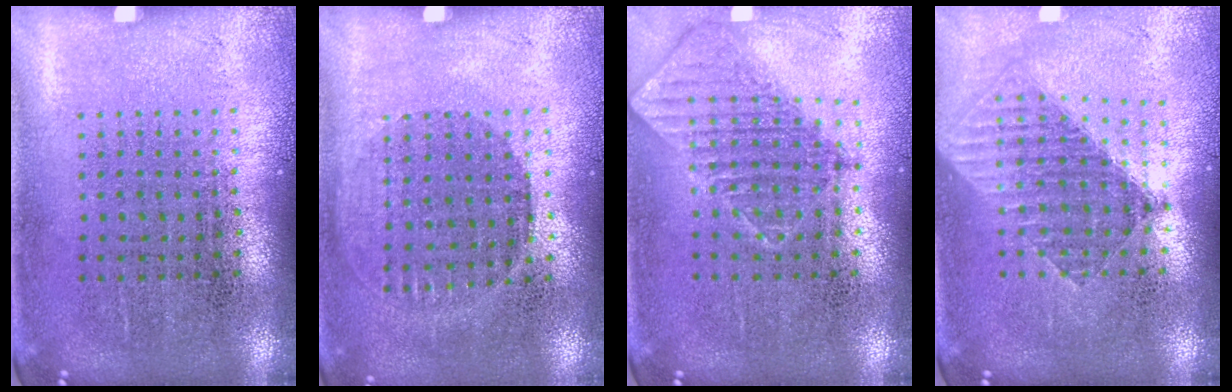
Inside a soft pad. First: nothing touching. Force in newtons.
{"total": 1.0, "press": 0.9, "slide": 0.4}
{"total": 0.9, "press": 0.9, "slide": 0.1}
{"total": 1.5, "press": 1.3, "slide": 0.8}